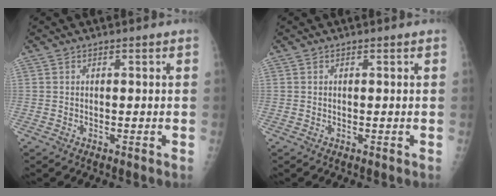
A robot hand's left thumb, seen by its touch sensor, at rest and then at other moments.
{"total": 0.0}